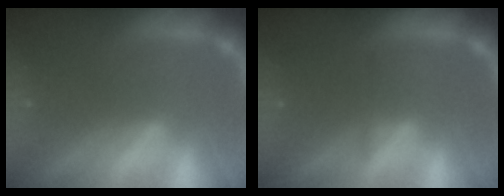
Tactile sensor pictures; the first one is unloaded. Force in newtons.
{"total": 0.9}